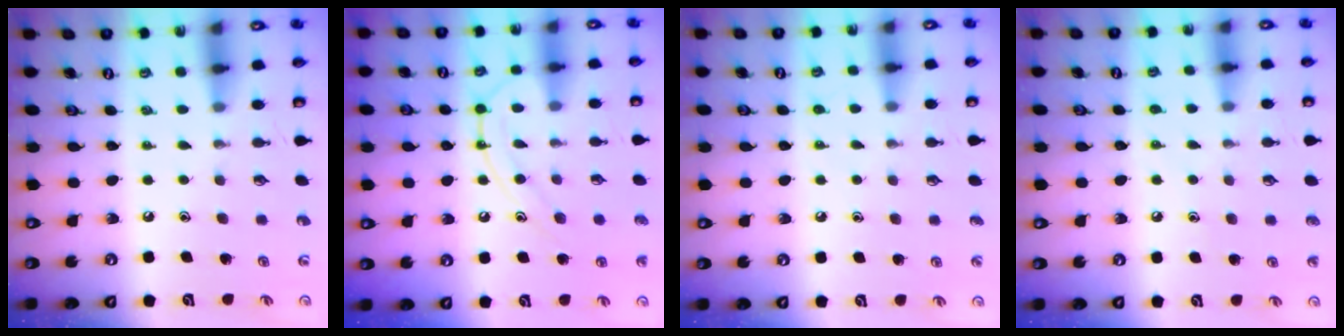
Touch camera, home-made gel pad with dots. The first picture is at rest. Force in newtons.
{"total": 11.2, "press": 11.1, "slide": 0.7}
{"total": 4.6, "press": 4.6, "slide": 0.3}
{"total": 4.4, "press": 4.4, "slide": 0.4}